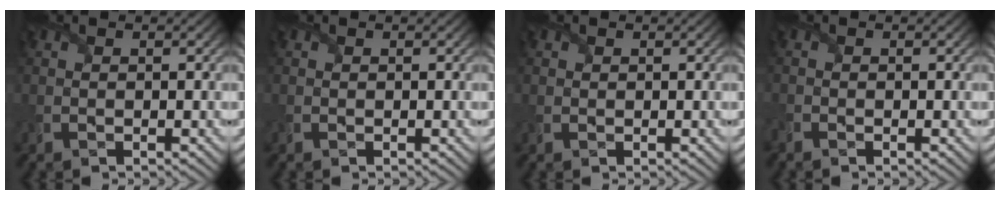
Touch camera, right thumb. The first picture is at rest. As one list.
[{"total": 0.6, "force": [0.2, 0.6, 0.1], "torque": [0.000, -0.002, 0.003]}, {"total": 1.2, "force": [0.6, 1.0, 0.2], "torque": [-0.004, -0.004, 0.009]}, {"total": 1.4, "force": [-1.2, 0.6, 0.3], "torque": [-0.013, -0.010, -0.028]}]